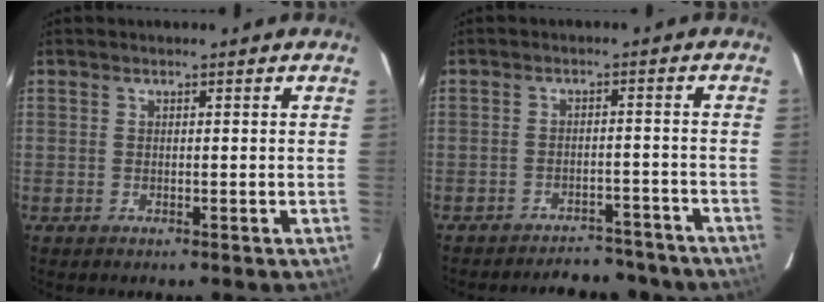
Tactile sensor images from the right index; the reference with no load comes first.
{"total": 10.2, "force": [-9.7, 2.7, 2.0], "torque": [-0.022, 0.002, -0.114]}